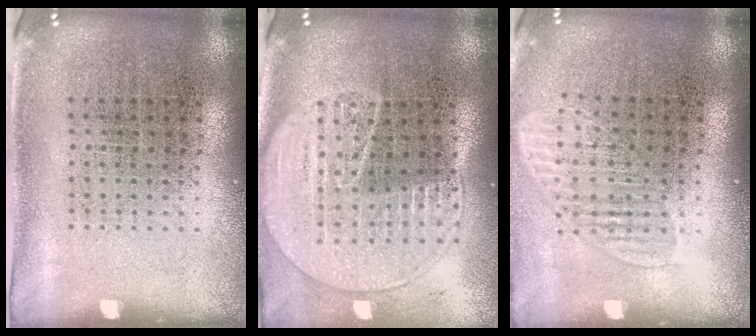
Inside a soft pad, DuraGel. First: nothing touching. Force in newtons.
{"total": 2.0, "press": 1.8, "slide": 1.0}
{"total": 1.6, "press": 1.4, "slide": 0.8}